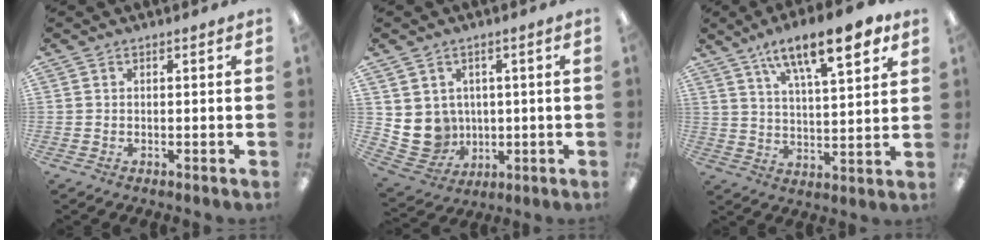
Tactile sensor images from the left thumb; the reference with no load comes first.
{"total": 7.1, "force": [1.1, 7.0, 0.8], "torque": [-0.045, -0.014, 0.030]}
{"total": 14.8, "force": [9.9, 4.7, 9.9], "torque": [-0.151, -0.048, 0.159]}